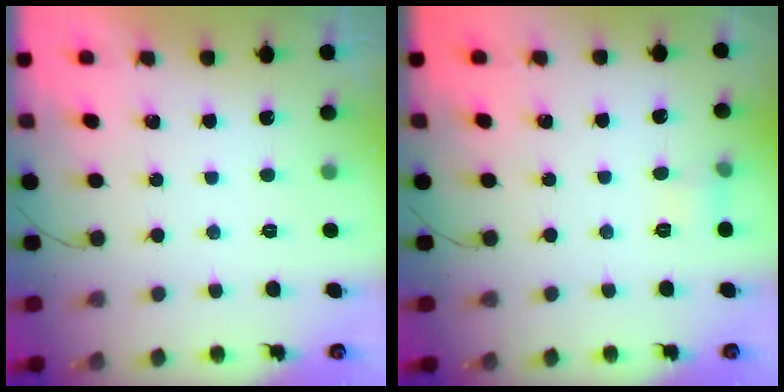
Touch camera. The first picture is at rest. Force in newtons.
{"total": 4.8, "press": 4.5, "slide": 1.5}